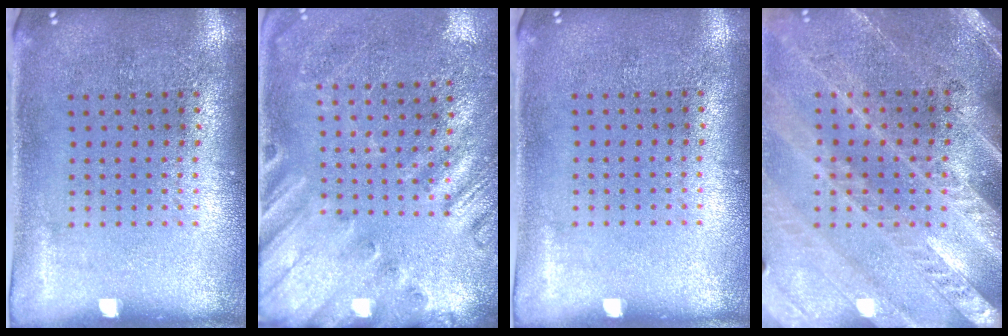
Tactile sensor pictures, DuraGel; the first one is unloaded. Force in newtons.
{"total": 2.4, "press": 2.0, "slide": 1.4}
{"total": 0.0}
{"total": 2.9, "press": 2.6, "slide": 1.1}